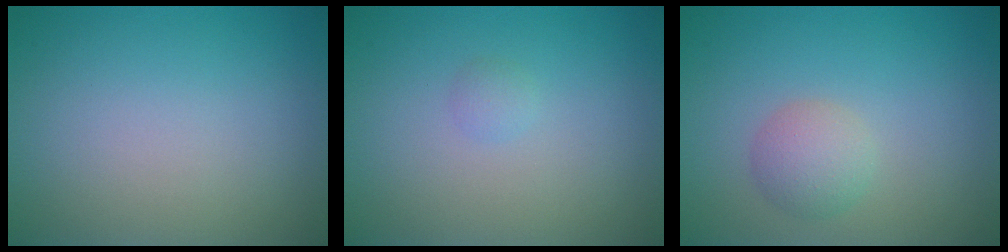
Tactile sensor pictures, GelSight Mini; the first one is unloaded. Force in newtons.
{"total": 0.7, "press": 0.7, "slide": 0.0}
{"total": 2.3, "press": 2.3, "slide": 0.1}